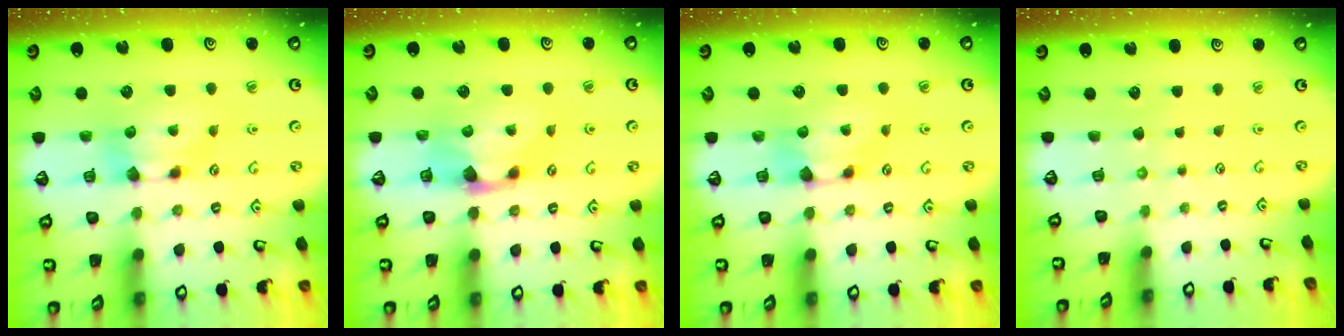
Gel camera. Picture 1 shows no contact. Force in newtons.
{"total": 1.5, "press": 1.2, "slide": 0.9}
{"total": 0.9, "press": 0.6, "slide": 0.7}
{"total": 6.8, "press": 6.8, "slide": 0.3}